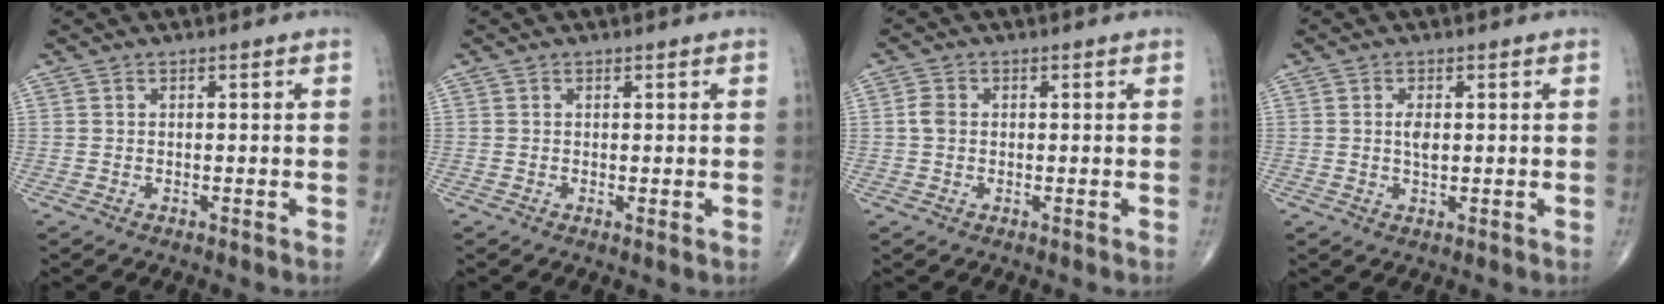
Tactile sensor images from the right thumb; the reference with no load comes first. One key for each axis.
{"total": 0.6, "fx": 0.1, "fy": 0.1, "fz": 0.6, "tx": -0.013, "ty": -0.003, "tz": -0.001}
{"total": 2.3, "fx": 0.1, "fy": 1.8, "fz": 1.4, "tx": -0.026, "ty": 0.005, "tz": -0.002}
{"total": 3.7, "fx": 0.3, "fy": 1.5, "fz": 3.3, "tx": -0.066, "ty": -0.005, "tz": 0.005}